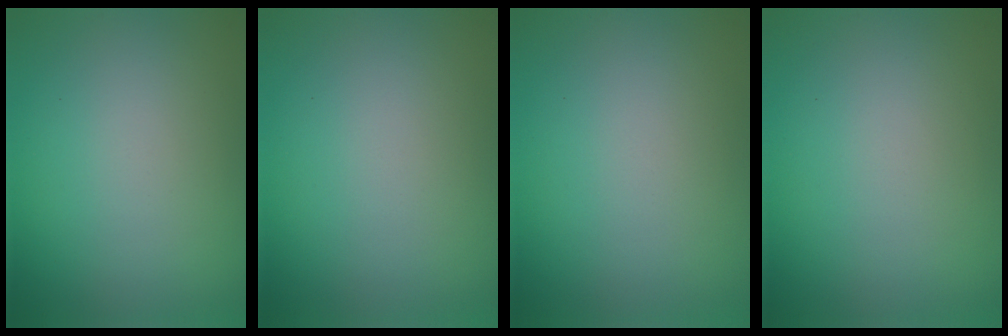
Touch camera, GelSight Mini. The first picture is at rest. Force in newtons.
{"total": 0.0}
{"total": 0.0}
{"total": 0.0}